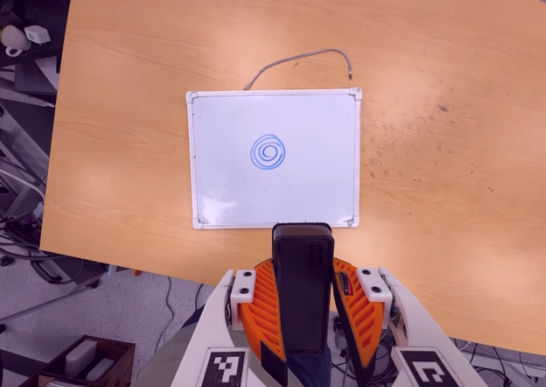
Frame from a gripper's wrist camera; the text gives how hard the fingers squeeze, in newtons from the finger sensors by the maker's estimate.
{"total": 8.5, "left": 7.4, "right": 9.6}